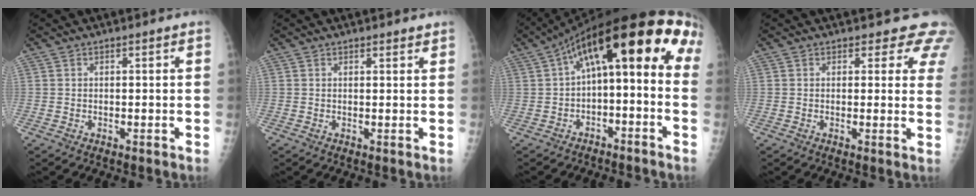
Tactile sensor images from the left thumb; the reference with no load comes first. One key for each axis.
{"total": 1.2, "fx": 1.0, "fy": 0.4, "fz": 0.5, "tx": -0.003, "ty": -0.003, "tz": 0.011}
{"total": 17.7, "fx": 0.6, "fy": 7.4, "fz": 16.1, "tx": -0.214, "ty": 0.077, "tz": 0.004}
{"total": 5.7, "fx": 4.9, "fy": 2.8, "fz": 1.3, "tx": 0.024, "ty": -0.022, "tz": 0.029}